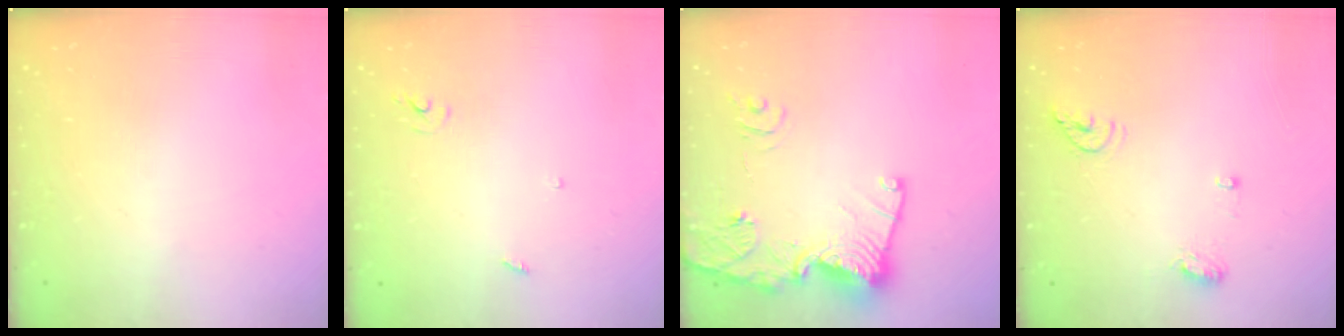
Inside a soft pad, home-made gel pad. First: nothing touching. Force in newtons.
{"total": 2.4, "press": 2.4, "slide": 0.2}
{"total": 16.2, "press": 16.2, "slide": 1.6}
{"total": 11.0, "press": 8.3, "slide": 7.1}